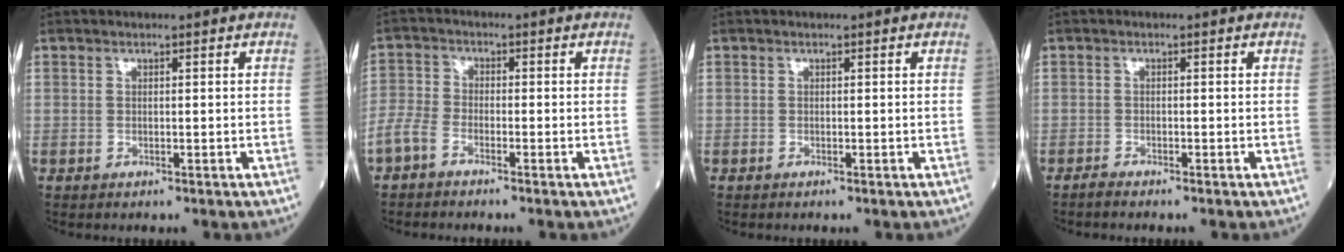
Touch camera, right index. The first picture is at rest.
{"total": 3.4, "force": [-2.5, 1.5, 1.8], "torque": [-0.047, 0.001, -0.057]}
{"total": 0.0}
{"total": 1.0, "force": [-0.9, -0.1, 0.2], "torque": [-0.008, -0.001, -0.020]}